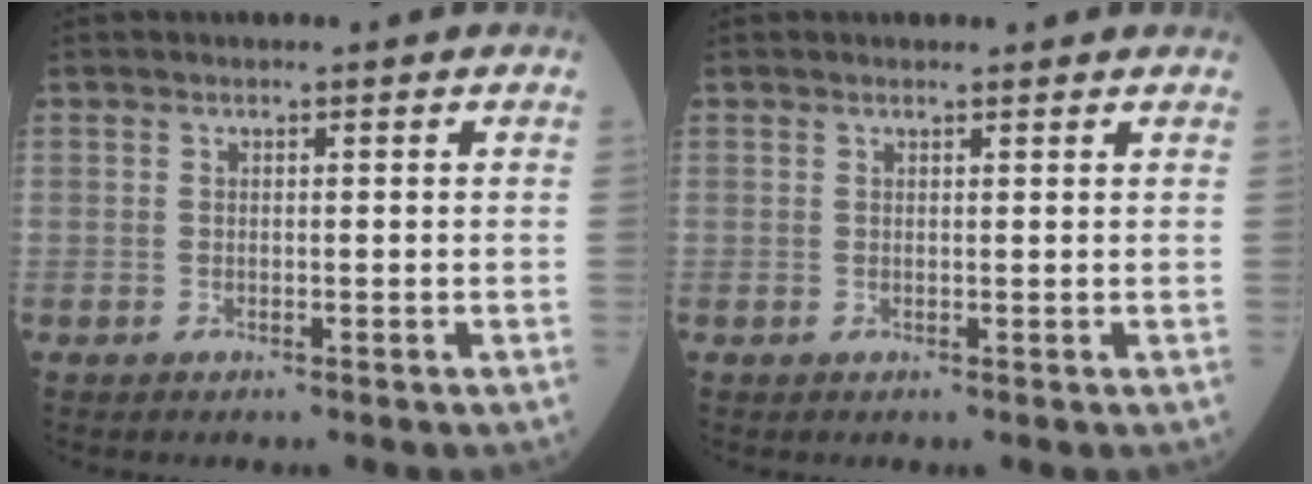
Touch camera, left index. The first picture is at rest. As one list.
[{"total": 1.8, "force": [1.7, 0.3, 0.4], "torque": [-0.014, 0.007, 0.019]}]